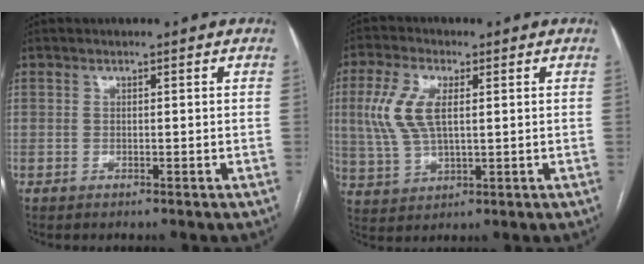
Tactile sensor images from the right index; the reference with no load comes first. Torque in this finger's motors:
{"motor_torque": [1.64, 0.50, 0.86, 0.21]}